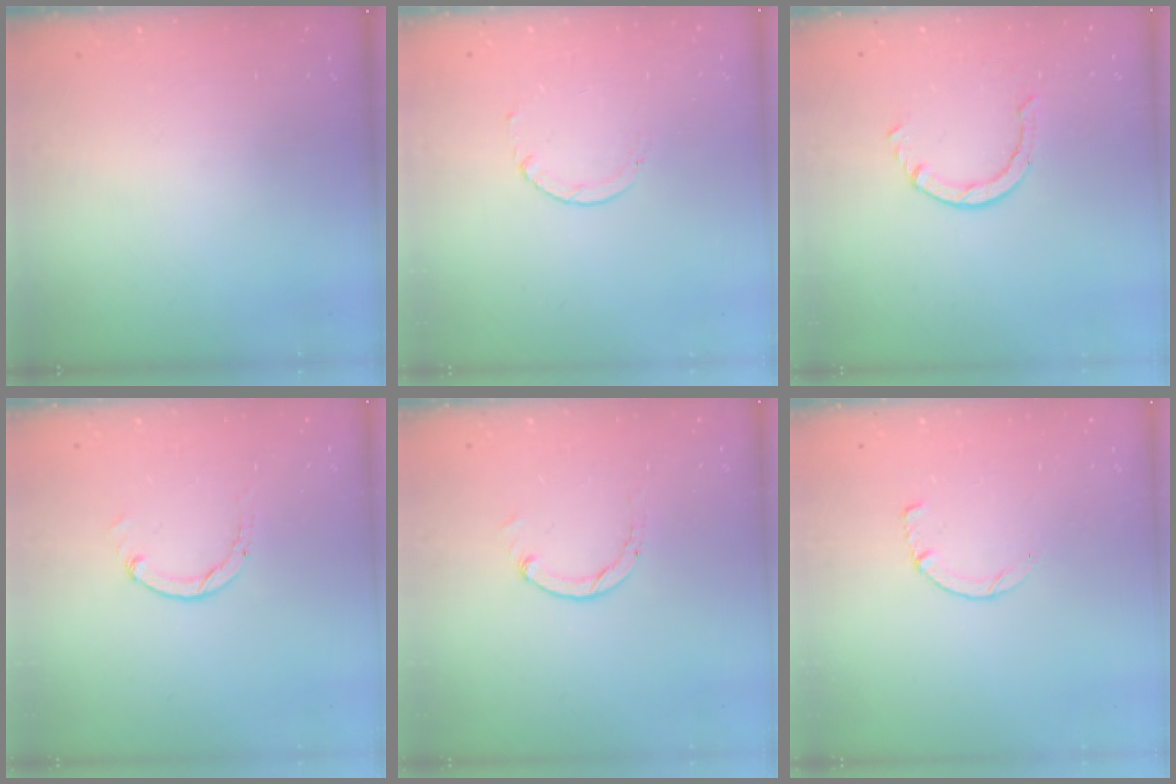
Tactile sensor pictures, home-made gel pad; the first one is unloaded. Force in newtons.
{"total": 1.7, "press": 1.7, "slide": 0.2}
{"total": 2.5, "press": 2.5, "slide": 0.3}
{"total": 1.3, "press": 1.2, "slide": 0.2}
{"total": 1.3, "press": 1.2, "slide": 0.2}
{"total": 2.5, "press": 2.5, "slide": 0.3}